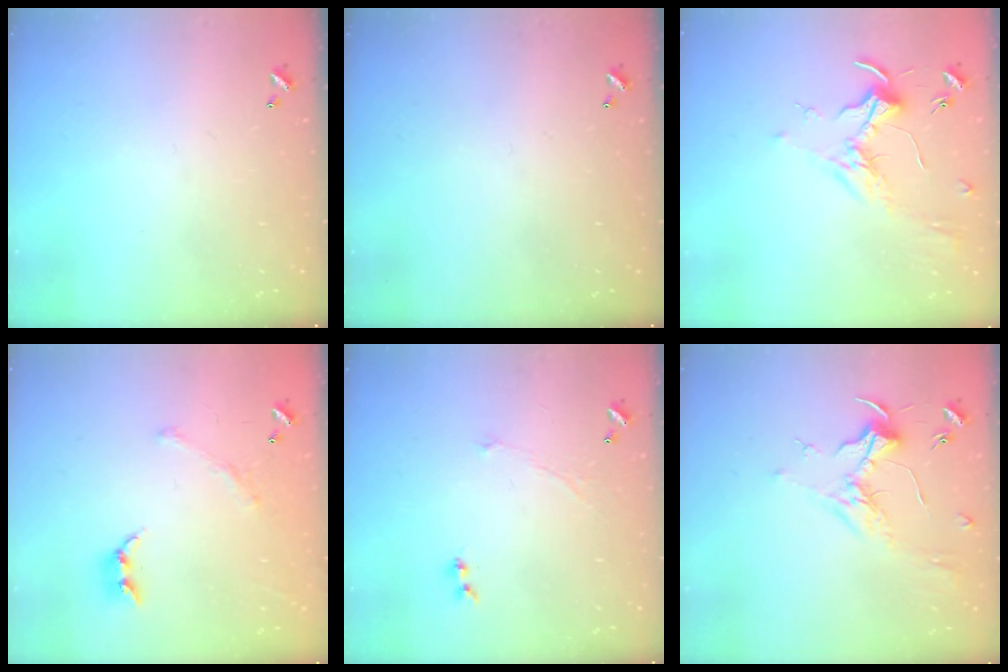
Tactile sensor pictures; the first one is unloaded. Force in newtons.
{"total": 0.0}
{"total": 1.7, "press": 1.5, "slide": 0.7}
{"total": 2.3, "press": 2.0, "slide": 1.0}
{"total": 1.2, "press": 0.7, "slide": 1.0}
{"total": 2.0, "press": 1.8, "slide": 0.7}